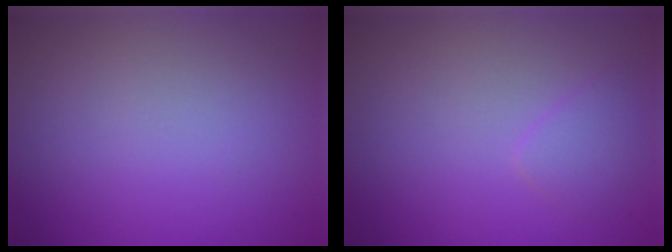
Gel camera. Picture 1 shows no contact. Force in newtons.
{"total": 1.5, "press": 1.5, "slide": 0.1}